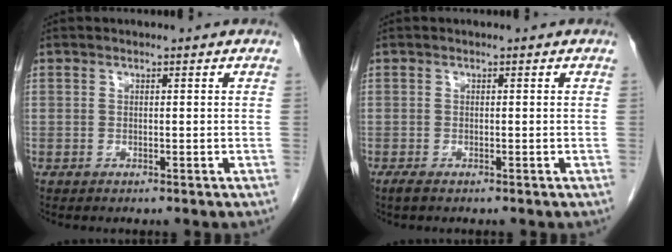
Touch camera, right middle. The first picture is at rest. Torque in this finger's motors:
{"motor_torque": [0.25, -0.21, 0.03, 0.02]}